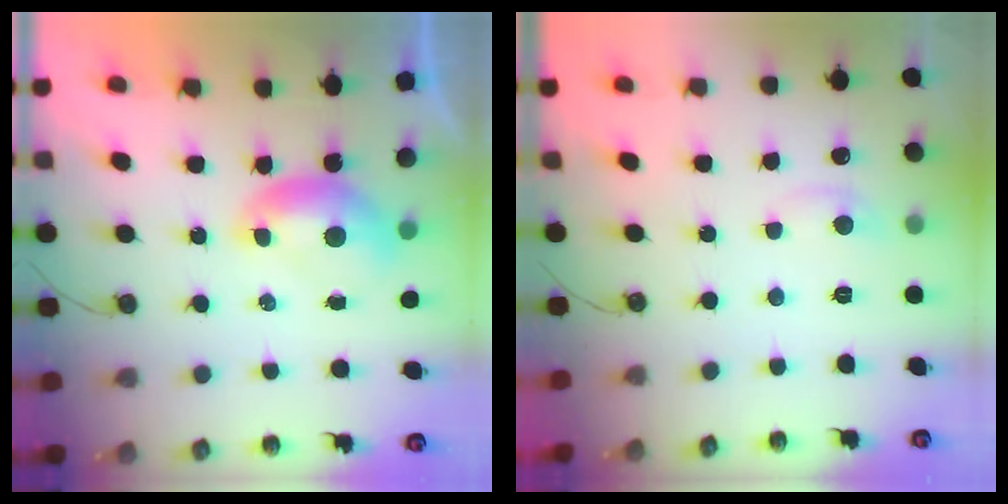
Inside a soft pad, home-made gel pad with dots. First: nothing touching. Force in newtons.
{"total": 0.8, "press": 0.3, "slide": 0.7}